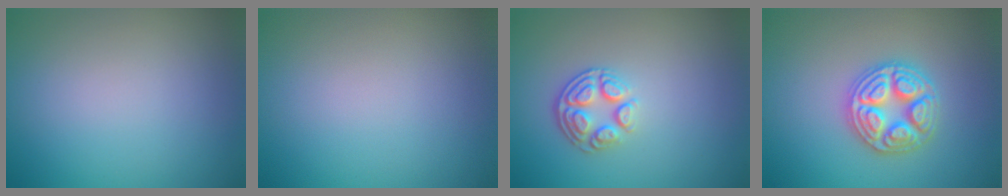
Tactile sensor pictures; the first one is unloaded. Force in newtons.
{"total": 0.0}
{"total": 3.1, "press": 2.4, "slide": 1.9}
{"total": 4.9, "press": 4.8, "slide": 0.6}